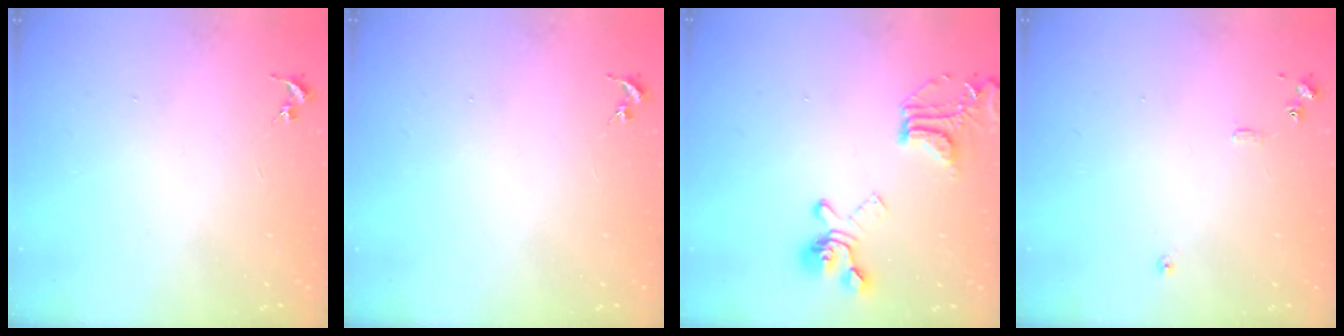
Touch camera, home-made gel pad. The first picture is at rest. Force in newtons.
{"total": 0.0}
{"total": 18.4, "press": 18.3, "slide": 1.9}
{"total": 6.9, "press": 6.8, "slide": 0.7}